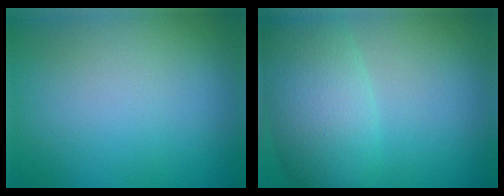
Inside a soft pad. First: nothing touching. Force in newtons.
{"total": 6.8, "press": 6.8, "slide": 0.4}